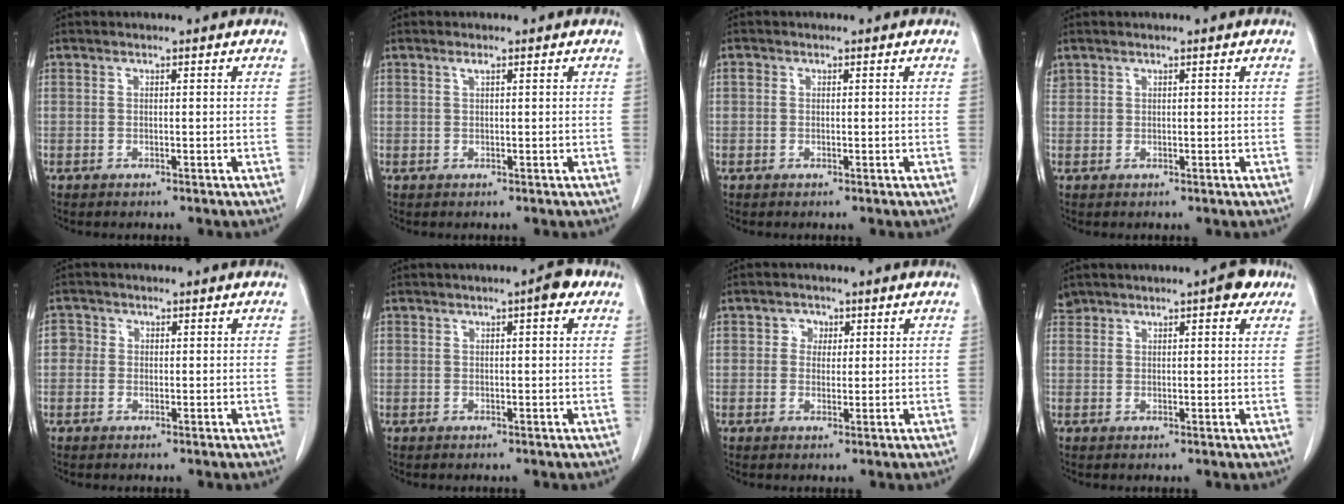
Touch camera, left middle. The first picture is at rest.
{"total": 0.6, "force": [0.4, 0.0, 0.5], "torque": [-0.014, 0.001, 0.007]}
{"total": 0.5, "force": [0.1, 0.5, 0.2], "torque": [-0.003, 0.002, 0.000]}
{"total": 1.0, "force": [0.8, 0.6, 0.0], "torque": [-0.003, 0.013, 0.017]}
{"total": 1.8, "force": [0.2, 1.7, 0.4], "torque": [0.000, 0.005, -0.002]}
{"total": 3.0, "force": [1.6, 0.6, 2.5], "torque": [-0.034, 0.005, 0.017]}
{"total": 2.2, "force": [0.8, 1.9, 0.8], "torque": [-0.008, 0.001, 0.009]}
{"total": 4.6, "force": [3.6, 1.8, 2.2], "torque": [-0.033, 0.008, 0.056]}